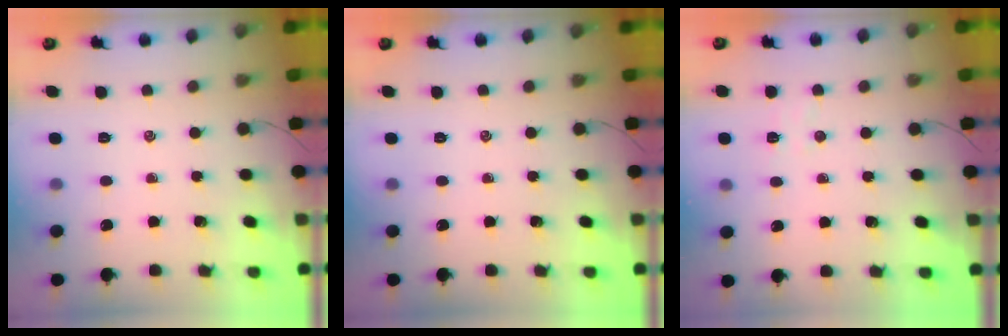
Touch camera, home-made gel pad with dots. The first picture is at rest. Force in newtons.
{"total": 0.0}
{"total": 3.6, "press": 3.5, "slide": 0.7}